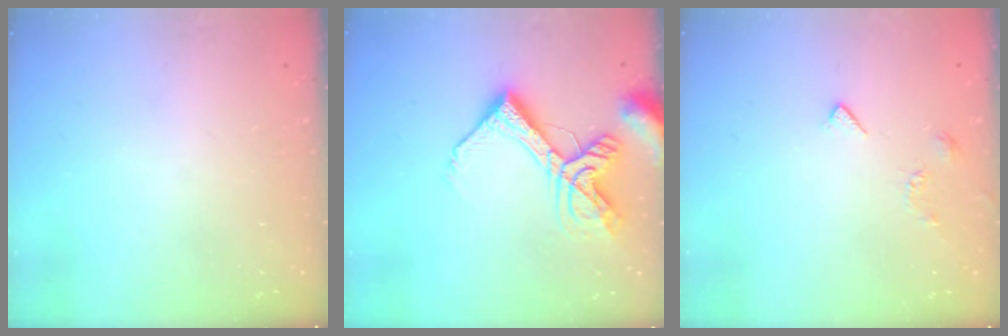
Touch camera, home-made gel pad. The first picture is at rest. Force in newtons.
{"total": 15.5, "press": 15.4, "slide": 1.8}
{"total": 3.8, "press": 3.7, "slide": 0.8}